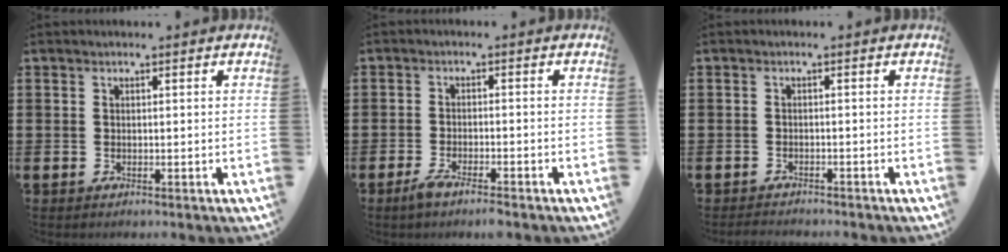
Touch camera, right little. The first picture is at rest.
{"total": 2.7, "force": [-1.9, 0.4, 1.9], "torque": [-0.039, 0.002, -0.036]}
{"total": 1.2, "force": [-1.2, 0.0, 0.0], "torque": [-0.004, 0.002, -0.024]}